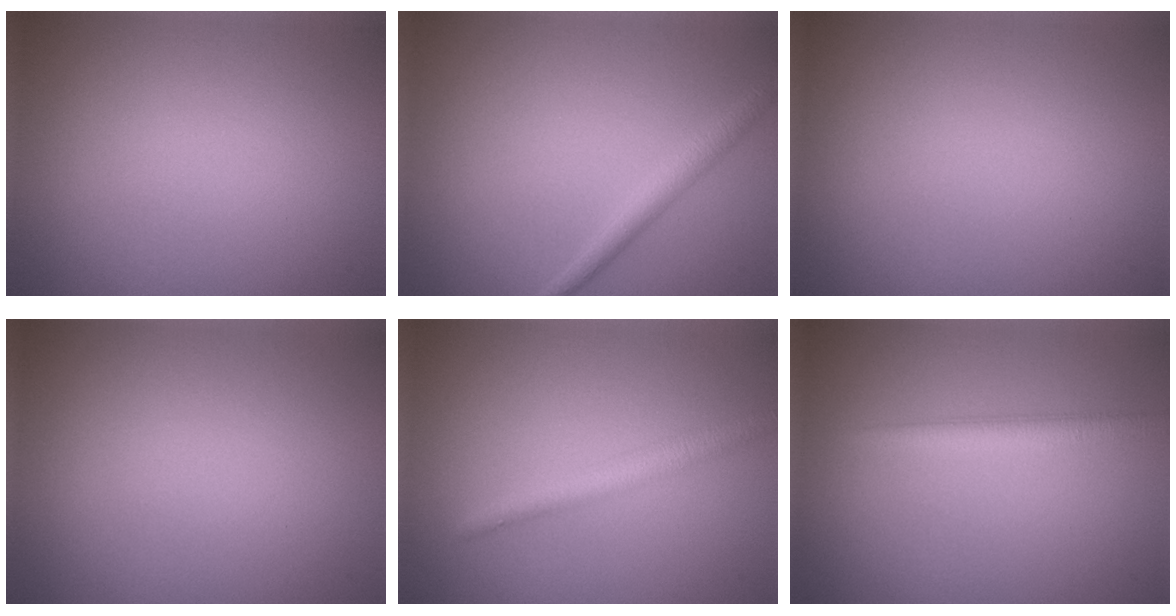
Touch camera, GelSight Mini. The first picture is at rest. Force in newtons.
{"total": 1.9, "press": 1.9, "slide": 0.0}
{"total": 0.0}
{"total": 0.0}
{"total": 2.4, "press": 2.4, "slide": 0.1}
{"total": 2.3, "press": 2.3, "slide": 0.1}